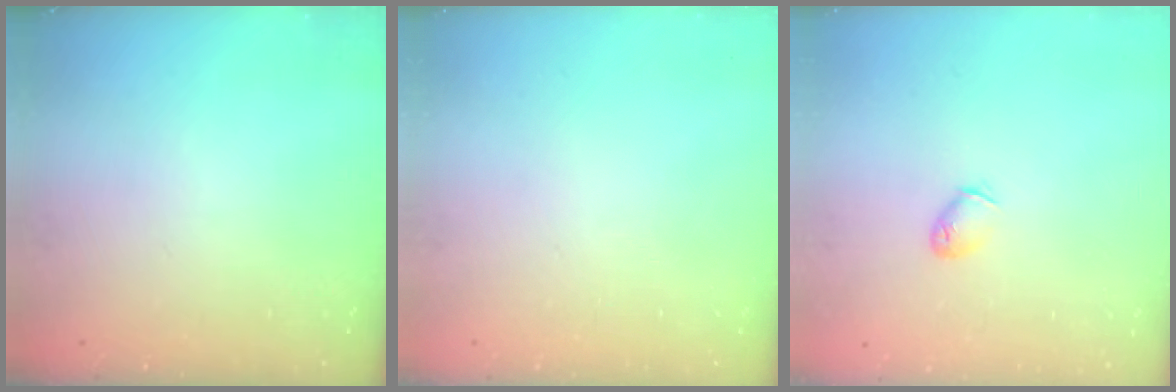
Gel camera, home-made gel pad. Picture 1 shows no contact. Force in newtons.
{"total": 0.0}
{"total": 3.5, "press": 3.4, "slide": 0.7}